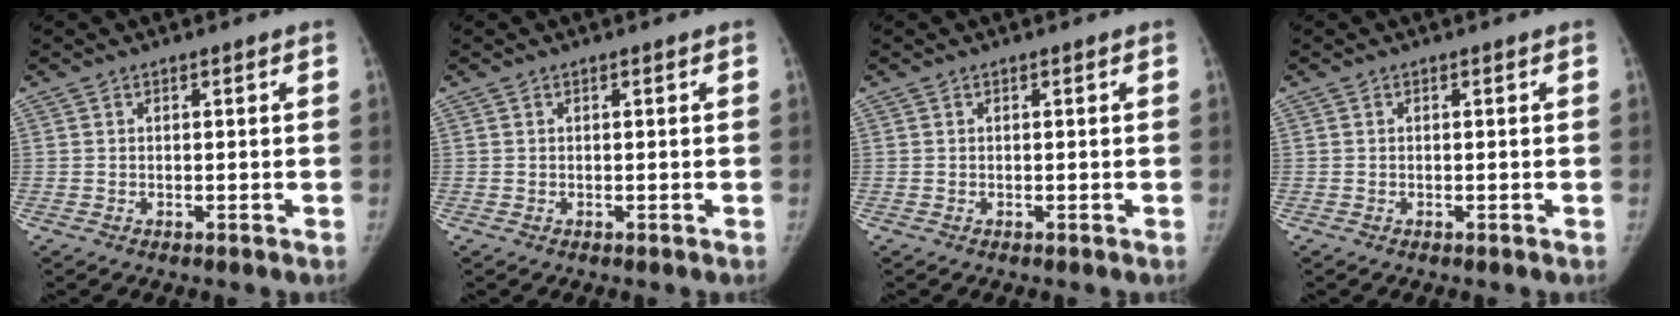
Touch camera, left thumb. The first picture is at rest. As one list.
[{"total": 0.0}, {"total": 0.0}, {"total": 0.0}]